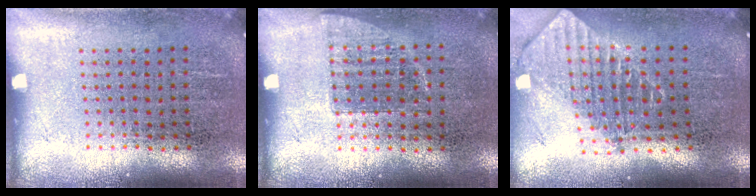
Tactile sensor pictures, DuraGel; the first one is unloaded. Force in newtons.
{"total": 0.6, "press": 0.5, "slide": 0.2}
{"total": 1.9, "press": 1.5, "slide": 1.2}